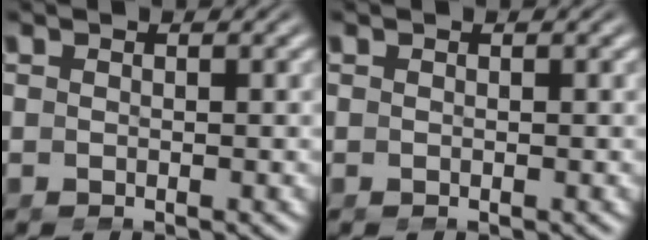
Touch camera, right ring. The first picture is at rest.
{"total": 0.0}